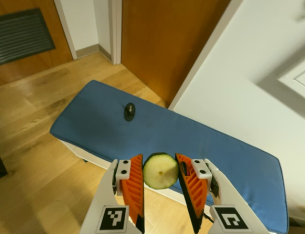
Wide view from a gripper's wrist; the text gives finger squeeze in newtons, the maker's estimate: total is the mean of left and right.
{"total": 10.6, "left": 11.2, "right": 9.9}